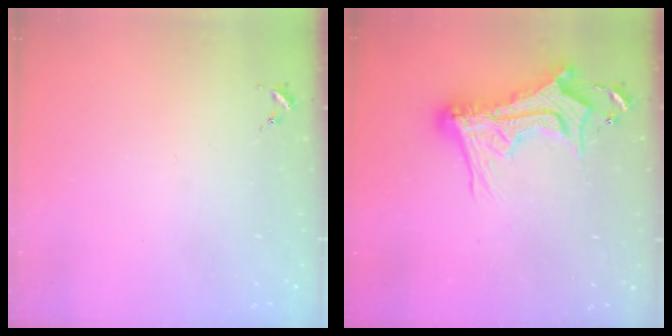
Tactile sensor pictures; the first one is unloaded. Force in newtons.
{"total": 23.8, "press": 23.7, "slide": 2.2}